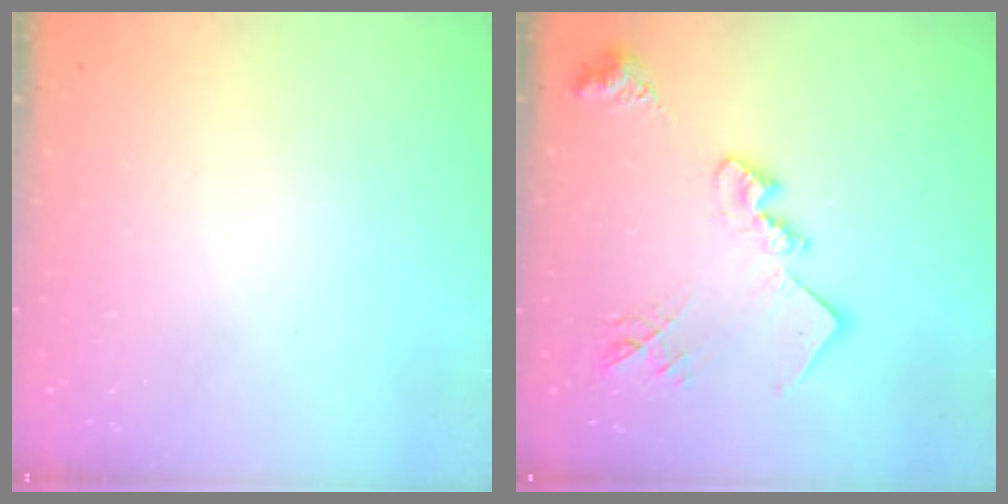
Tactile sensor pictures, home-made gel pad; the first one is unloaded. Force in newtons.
{"total": 17.7, "press": 17.7, "slide": 1.0}